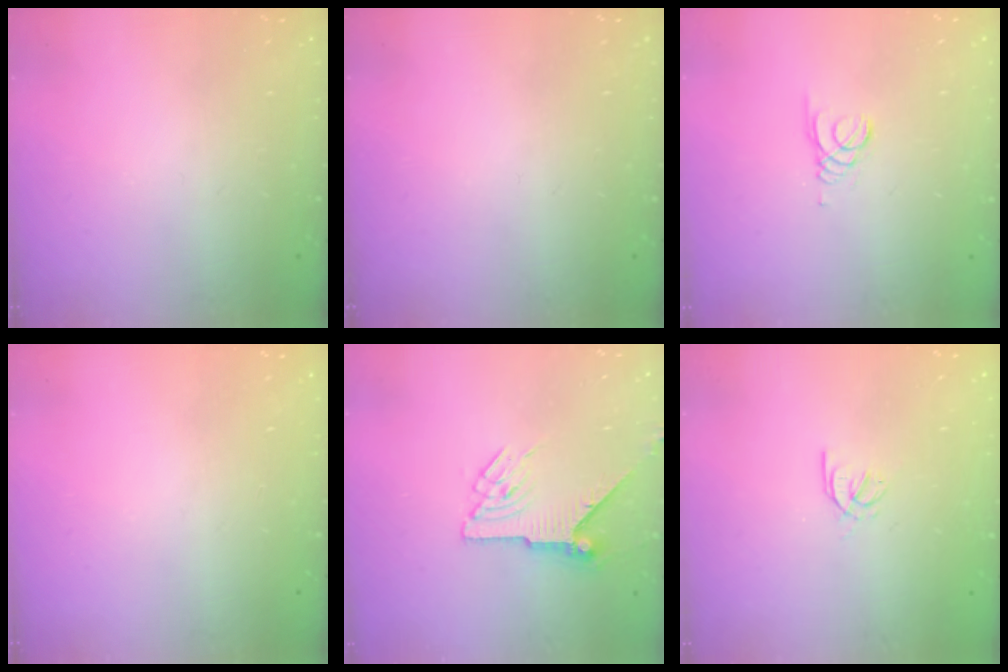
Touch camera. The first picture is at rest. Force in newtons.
{"total": 0.0}
{"total": 1.5, "press": 1.5, "slide": 0.1}
{"total": 0.0}
{"total": 7.7, "press": 7.7, "slide": 0.2}
{"total": 2.6, "press": 2.5, "slide": 0.6}